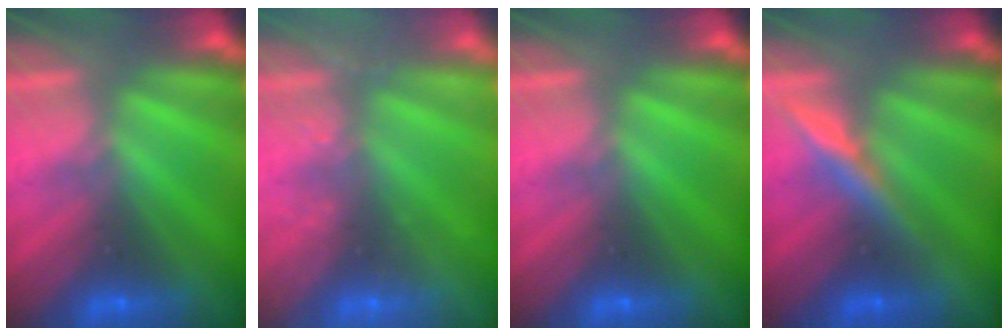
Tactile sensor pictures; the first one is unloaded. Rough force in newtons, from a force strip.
{"total": 2.3}
{"total": 0.0}
{"total": 4.4}